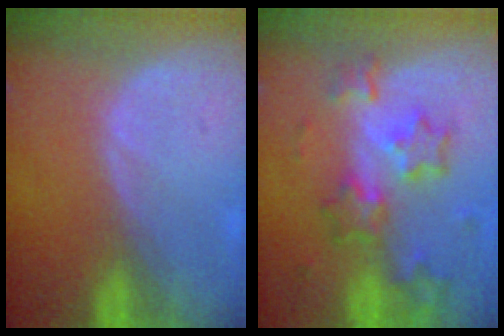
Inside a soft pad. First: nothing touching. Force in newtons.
{"total": 8.4, "press": 7.3, "slide": 4.1}